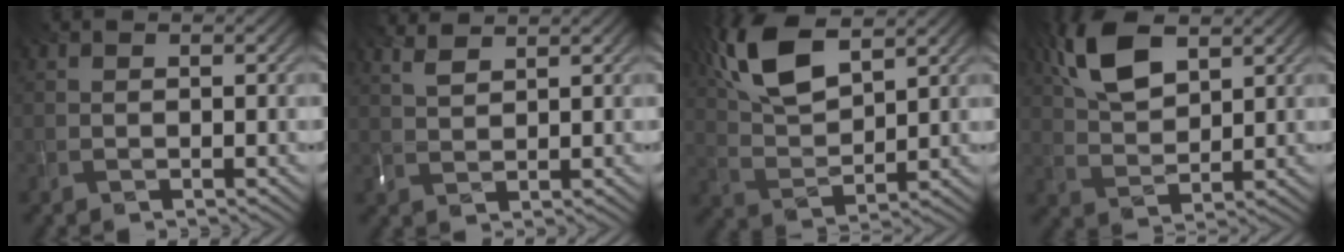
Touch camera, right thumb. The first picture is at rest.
{"total": 3.3, "force": [2.6, 0.9, 1.9], "torque": [-0.050, 0.007, 0.056]}
{"total": 11.0, "force": [5.9, 4.7, 8.0], "torque": [-0.192, 0.017, 0.121]}
{"total": 8.4, "force": [4.3, 4.0, 6.1], "torque": [-0.146, 0.010, 0.087]}